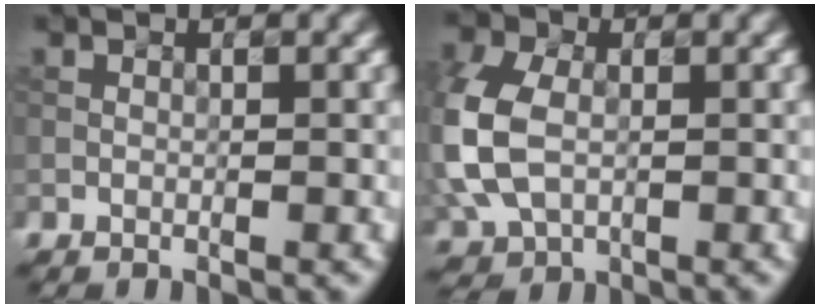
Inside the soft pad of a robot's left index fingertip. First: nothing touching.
{"total": 7.9, "force": [-0.5, 5.6, 5.5], "torque": [-0.163, -0.002, -0.015]}